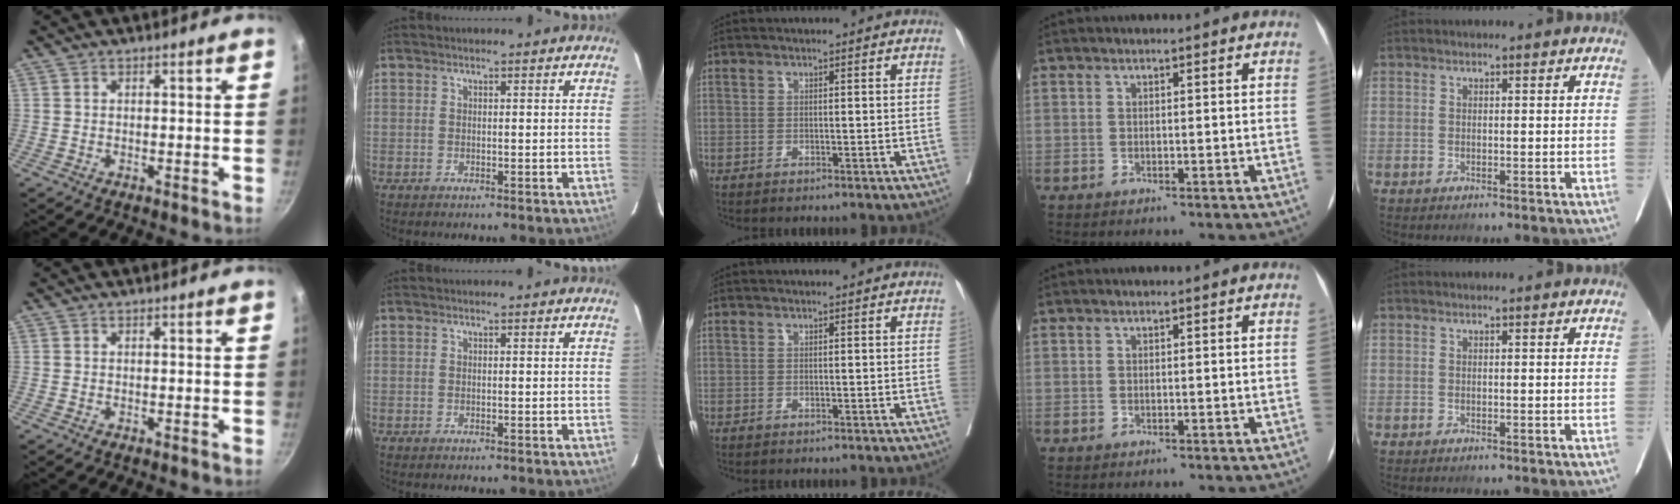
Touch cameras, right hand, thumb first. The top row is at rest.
{}